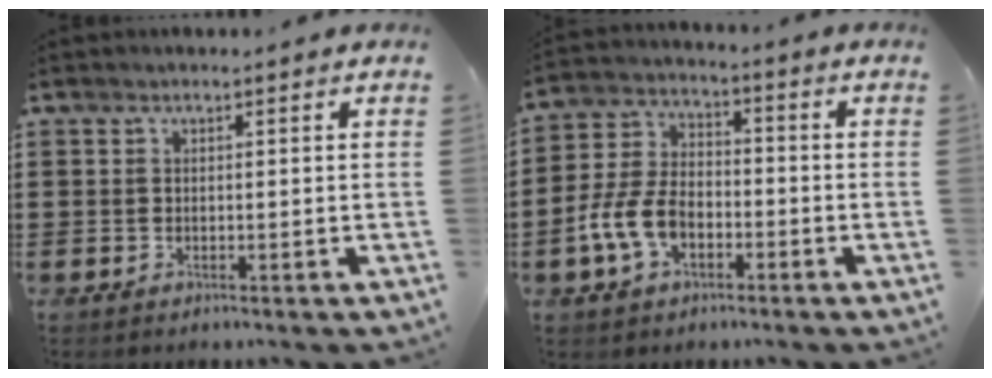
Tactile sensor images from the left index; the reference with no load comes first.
{"total": 8.1, "force": [-3.3, 4.8, 5.7], "torque": [-0.146, 0.002, -0.070]}